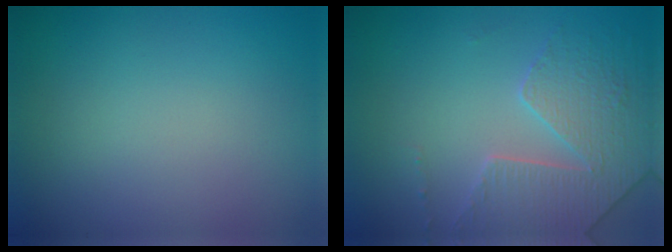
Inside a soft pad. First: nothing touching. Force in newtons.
{"total": 3.9, "press": 3.8, "slide": 0.9}